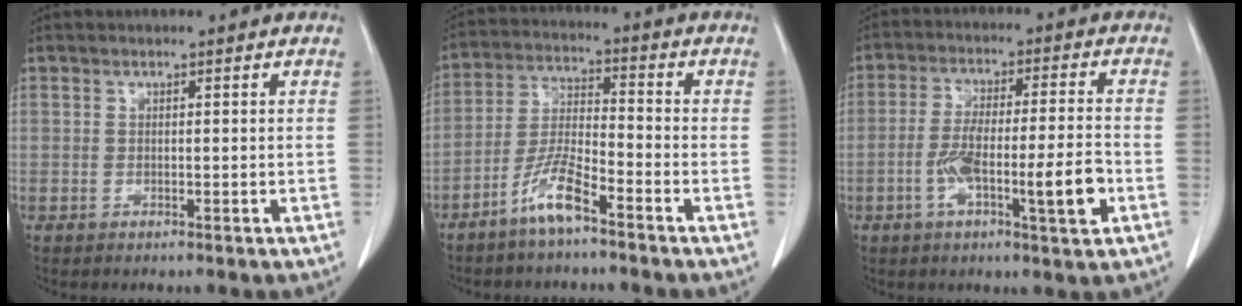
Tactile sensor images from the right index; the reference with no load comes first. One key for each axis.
{"total": 7.3, "fx": -5.1, "fy": 0.8, "fz": 5.2, "tx": -0.114, "ty": -0.007, "tz": -0.104}
{"total": 10.9, "fx": -3.5, "fy": 1.1, "fz": 10.2, "tx": -0.178, "ty": 0.005, "tz": -0.058}